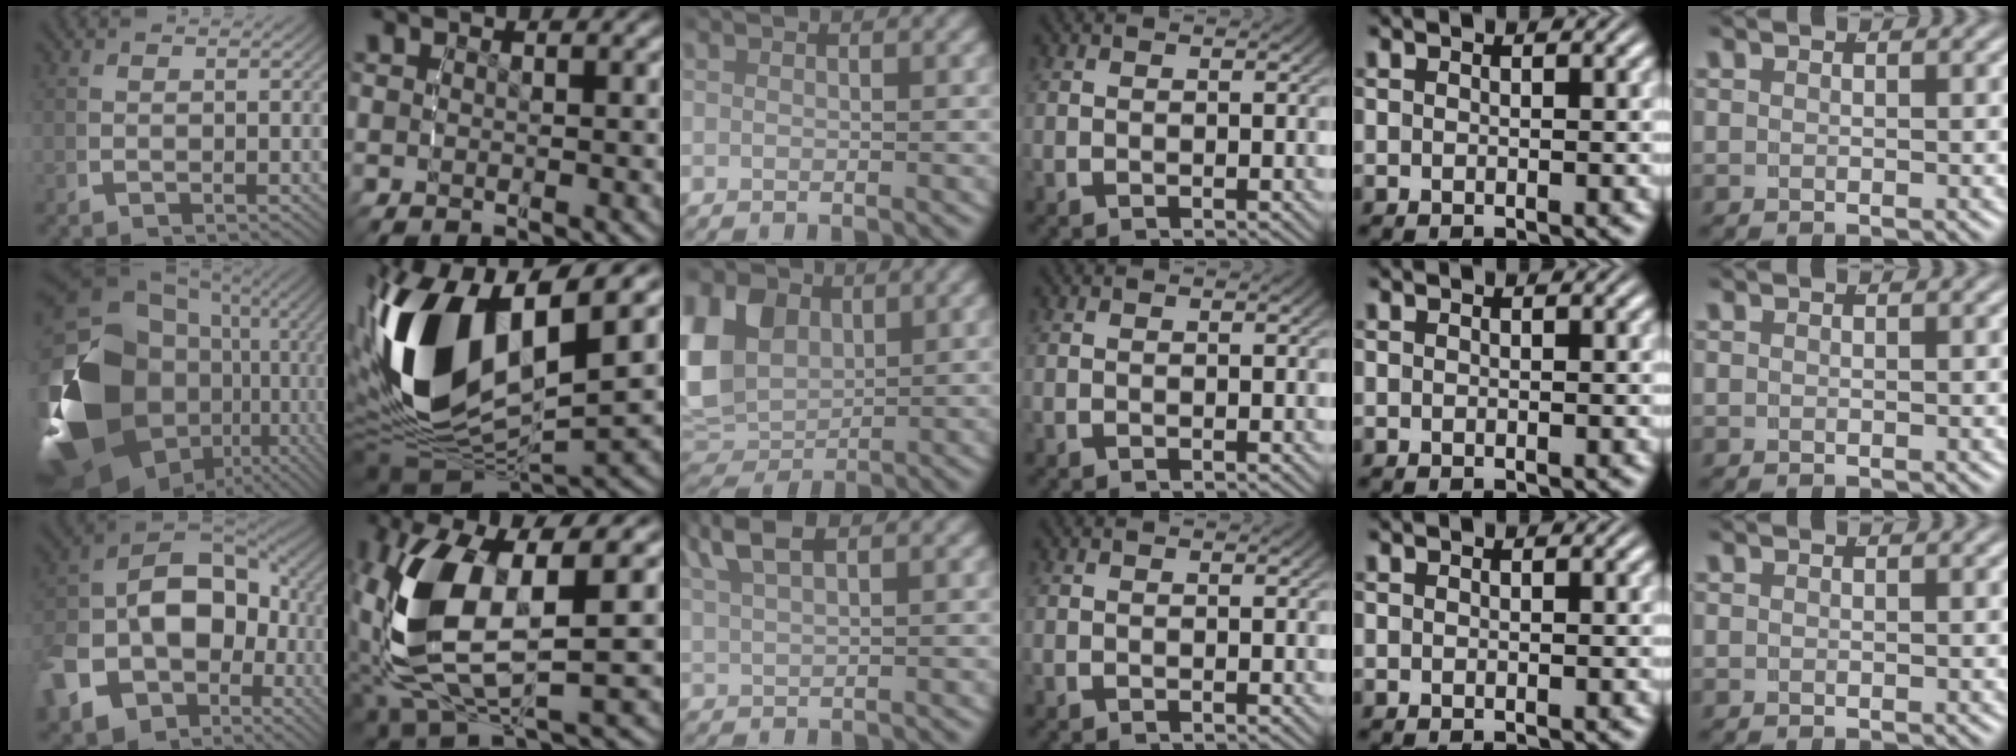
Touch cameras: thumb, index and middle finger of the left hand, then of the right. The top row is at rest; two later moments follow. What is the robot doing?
{"motion": "lift_and_place", "object": "pen"}